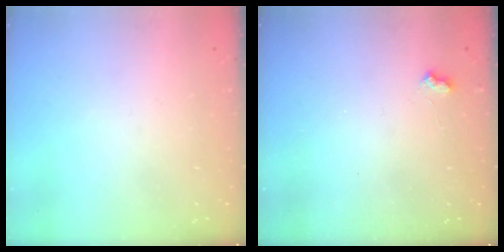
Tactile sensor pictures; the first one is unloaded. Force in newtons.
{"total": 2.4, "press": 2.4, "slide": 0.5}